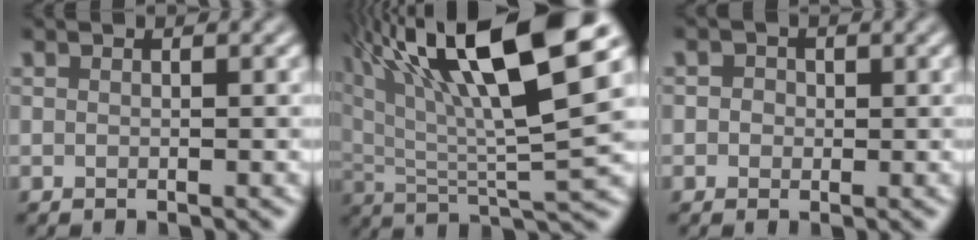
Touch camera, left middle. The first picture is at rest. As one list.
[{"total": 15.6, "force": [7.2, 3.7, 13.4], "torque": [-0.237, 0.021, 0.122]}, {"total": 1.9, "force": [0.4, 1.7, 0.6], "torque": [0.007, 0.007, -0.014]}]